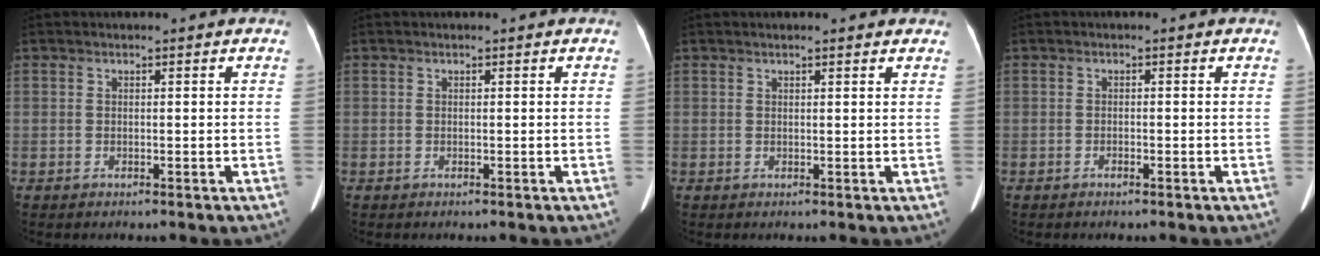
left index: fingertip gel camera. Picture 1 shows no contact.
{"total": 0.0}
{"total": 3.7, "force": [3.1, 0.6, 1.8], "torque": [-0.020, 0.021, 0.035]}
{"total": 0.5, "force": [-0.4, 0.1, 0.4], "torque": [-0.008, 0.000, -0.006]}